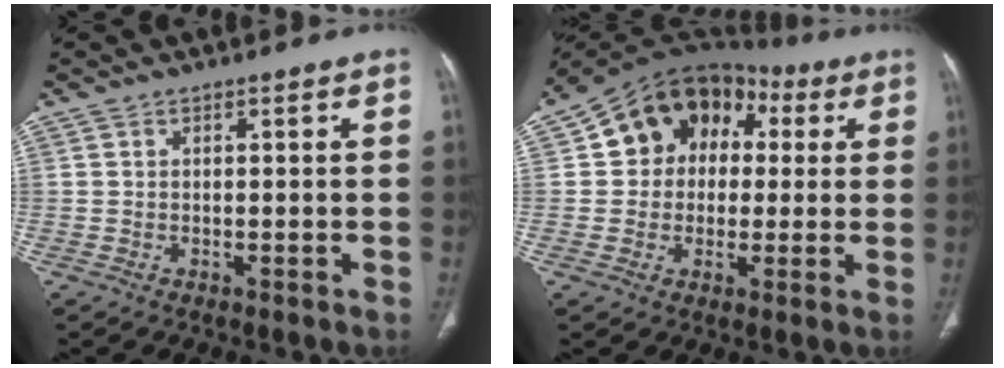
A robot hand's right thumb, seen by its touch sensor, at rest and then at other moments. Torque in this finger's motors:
{"motor_torque": [-1.01, 1.04, 0.84, -0.25, 0.17]}